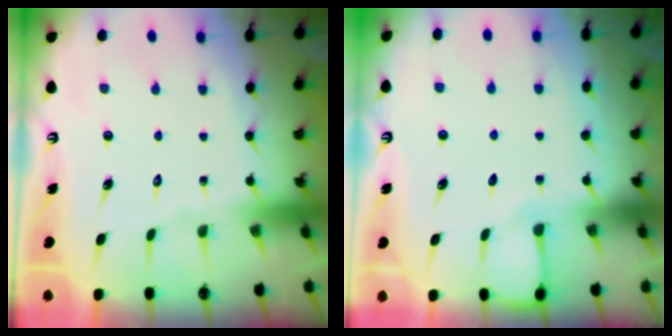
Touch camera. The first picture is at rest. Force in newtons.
{"total": 3.1, "press": 3.1, "slide": 0.4}